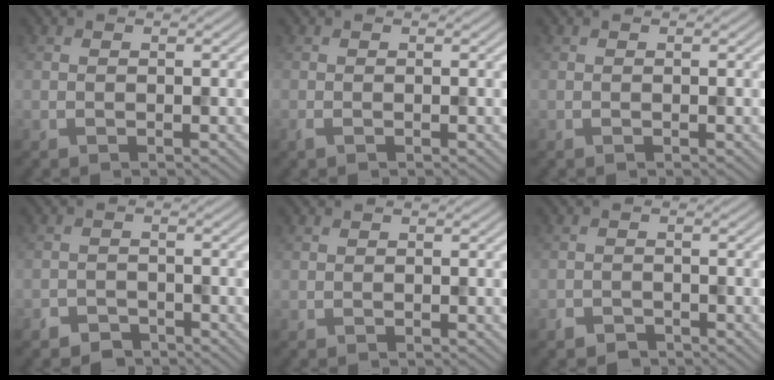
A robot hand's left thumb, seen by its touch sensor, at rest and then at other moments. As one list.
[{"total": 0.7, "force": [-0.4, 0.1, 0.6], "torque": [-0.016, -0.002, -0.007]}, {"total": 0.0}, {"total": 2.4, "force": [-2.0, 1.2, 0.6], "torque": [-0.007, 0.001, -0.043]}, {"total": 0.0}, {"total": 1.8, "force": [-1.4, 0.9, 0.4], "torque": [-0.007, -0.001, -0.031]}]